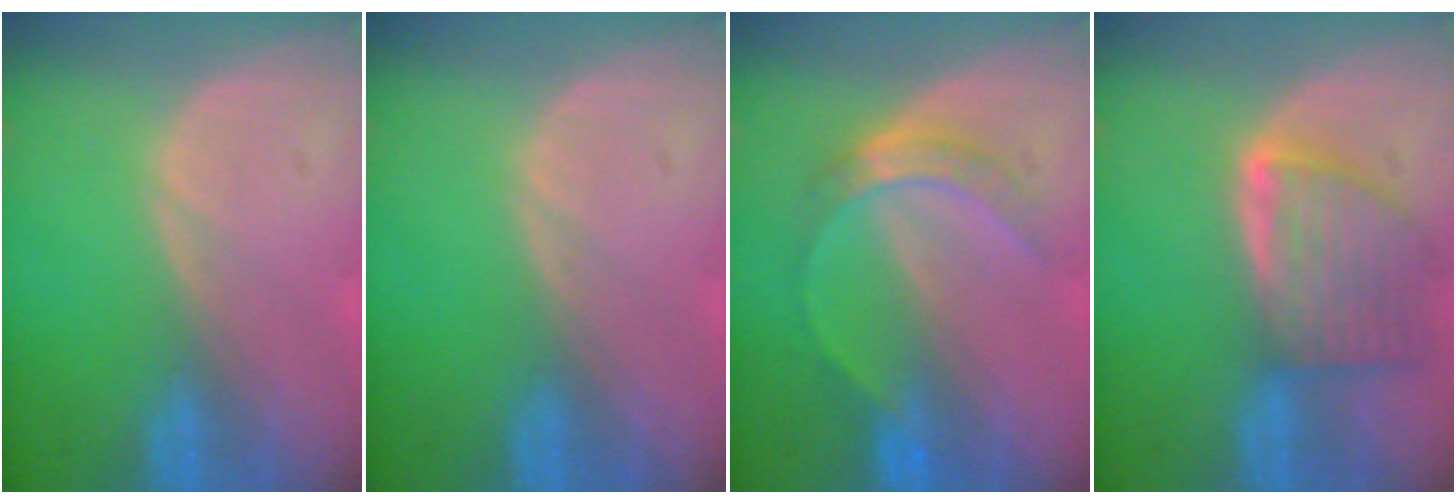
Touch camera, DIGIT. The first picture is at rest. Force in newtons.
{"total": 0.0}
{"total": 5.0, "press": 4.7, "slide": 1.5}
{"total": 8.1, "press": 7.3, "slide": 3.5}